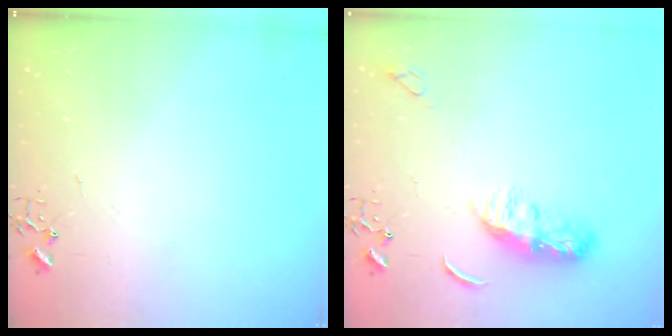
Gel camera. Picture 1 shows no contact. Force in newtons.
{"total": 8.9, "press": 8.9, "slide": 0.6}